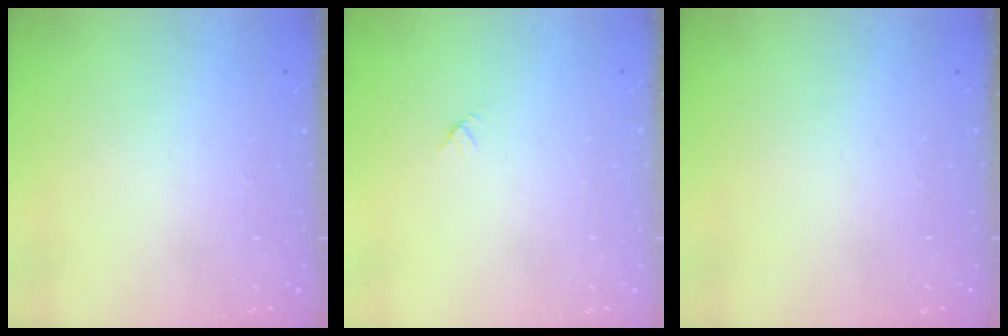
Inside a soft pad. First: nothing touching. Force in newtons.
{"total": 2.9, "press": 2.9, "slide": 0.3}
{"total": 0.0}